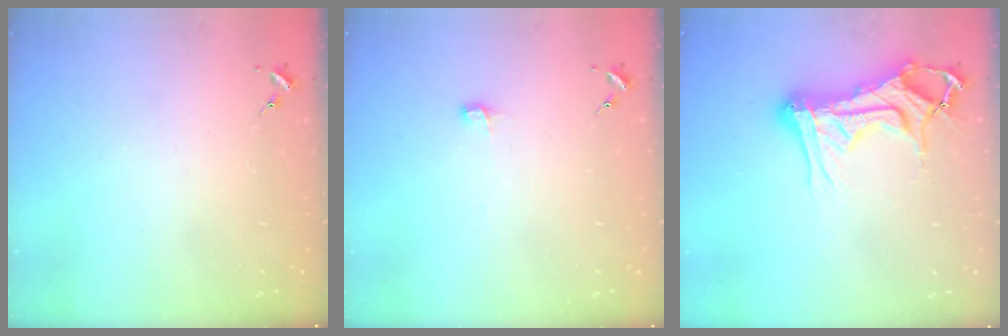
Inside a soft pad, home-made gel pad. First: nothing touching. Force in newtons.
{"total": 3.9, "press": 3.9, "slide": 0.4}
{"total": 17.0, "press": 16.9, "slide": 2.0}